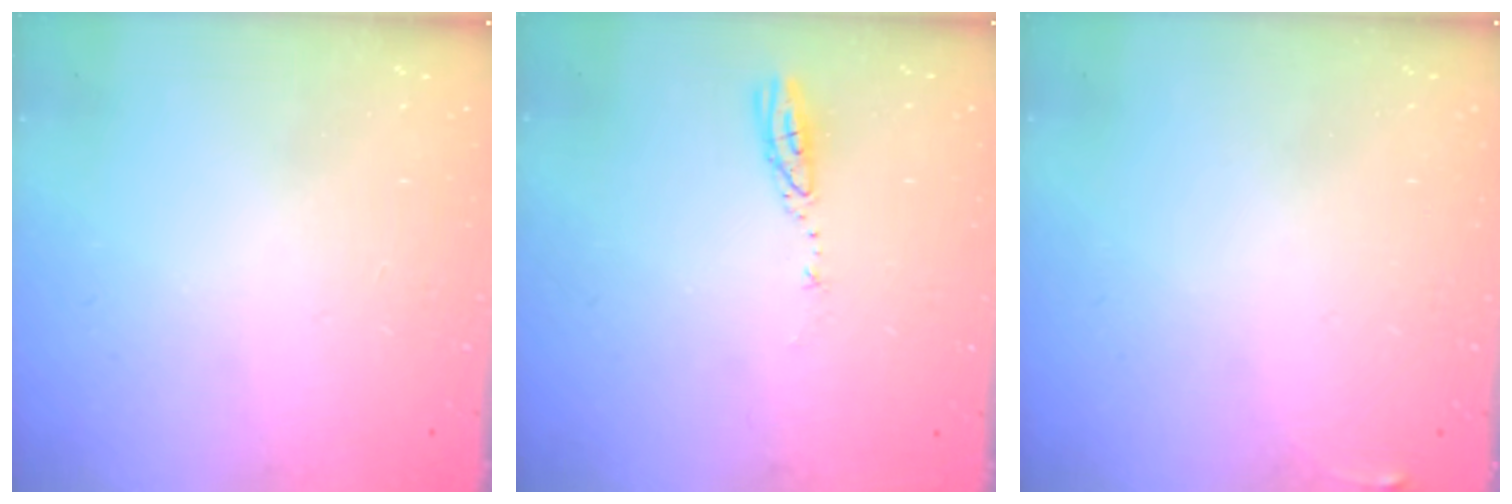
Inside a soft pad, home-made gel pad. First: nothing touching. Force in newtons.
{"total": 3.5, "press": 3.5, "slide": 0.3}
{"total": 3.6, "press": 3.5, "slide": 0.6}